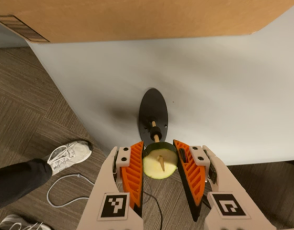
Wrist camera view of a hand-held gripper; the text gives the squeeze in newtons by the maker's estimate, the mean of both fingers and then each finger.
{"total": 12.1, "left": 12.0, "right": 12.1}